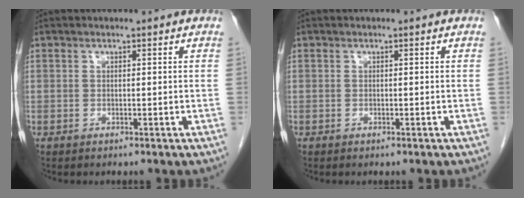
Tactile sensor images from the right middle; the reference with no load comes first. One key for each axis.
{"total": 0.0}